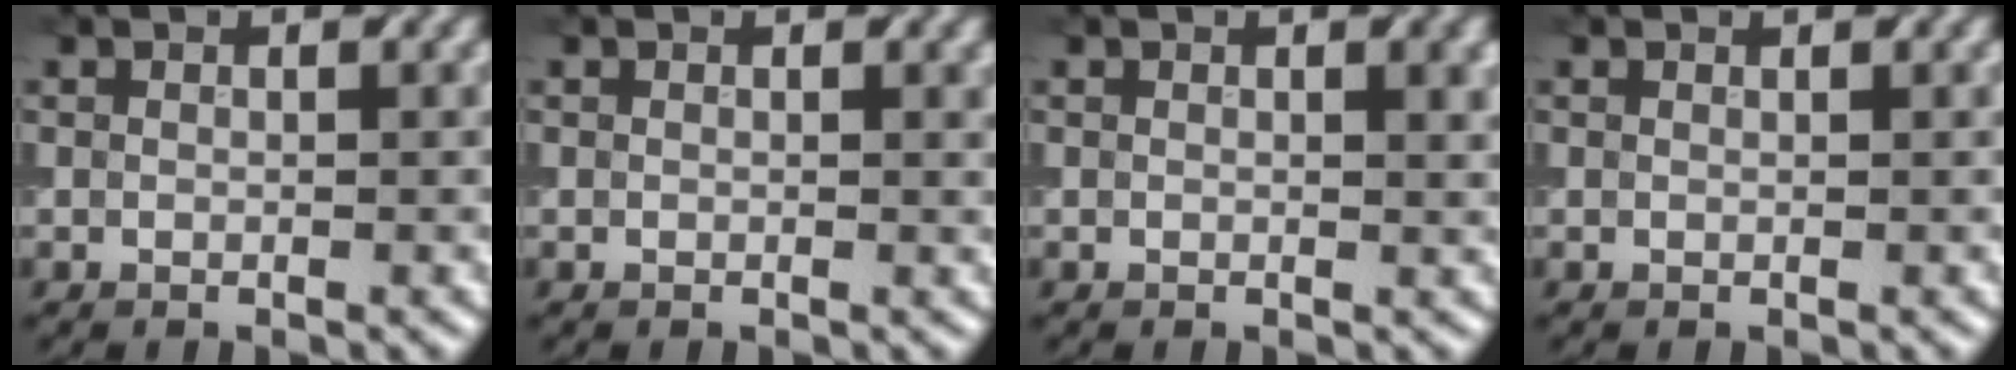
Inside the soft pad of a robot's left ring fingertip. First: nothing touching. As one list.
[{"total": 0.5, "force": [0.1, 0.2, 0.4], "torque": [-0.002, -0.001, 0.004]}, {"total": 1.3, "force": [0.4, 0.6, 1.1], "torque": [-0.010, -0.001, 0.012]}, {"total": 0.0}]